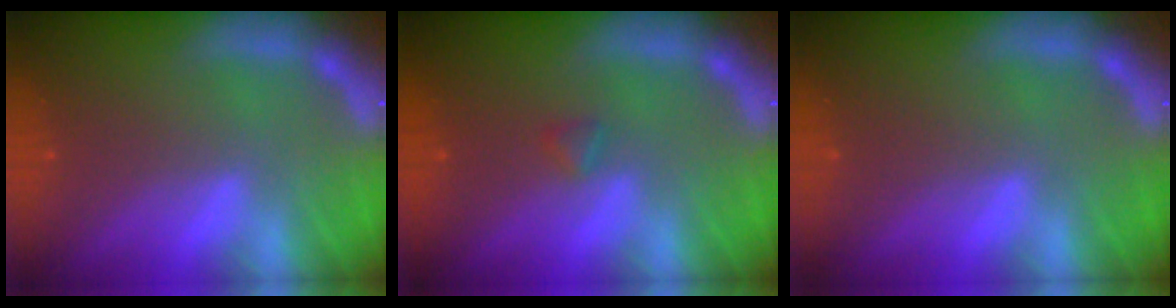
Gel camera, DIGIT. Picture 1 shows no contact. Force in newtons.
{"total": 0.9}
{"total": 0.0}